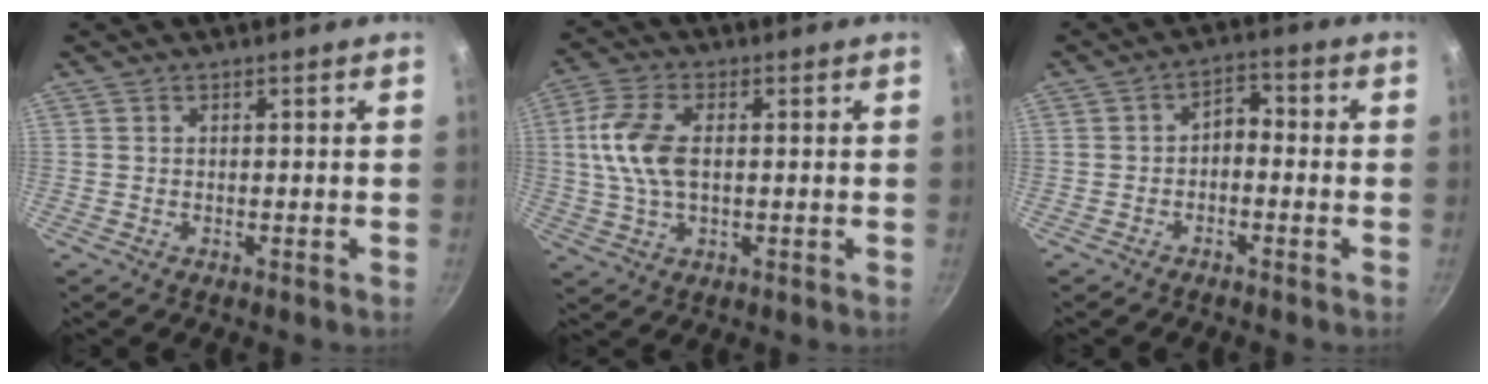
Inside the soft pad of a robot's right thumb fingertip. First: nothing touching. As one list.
[{"total": 9.9, "force": [0.9, 5.5, 8.2], "torque": [-0.167, 0.011, 0.012]}, {"total": 3.6, "force": [-1.2, 2.3, 2.5], "torque": [-0.027, 0.025, -0.024]}]